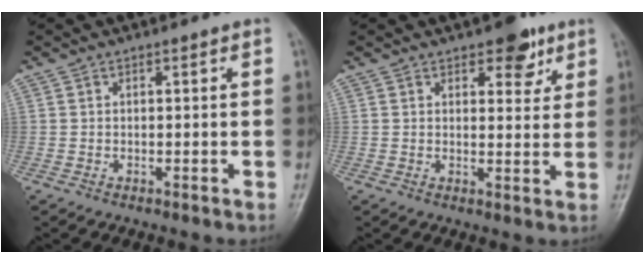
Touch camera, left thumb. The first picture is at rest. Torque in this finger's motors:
{"motor_torque": [0.75, 0.03, 0.56, -0.52, 0.00]}